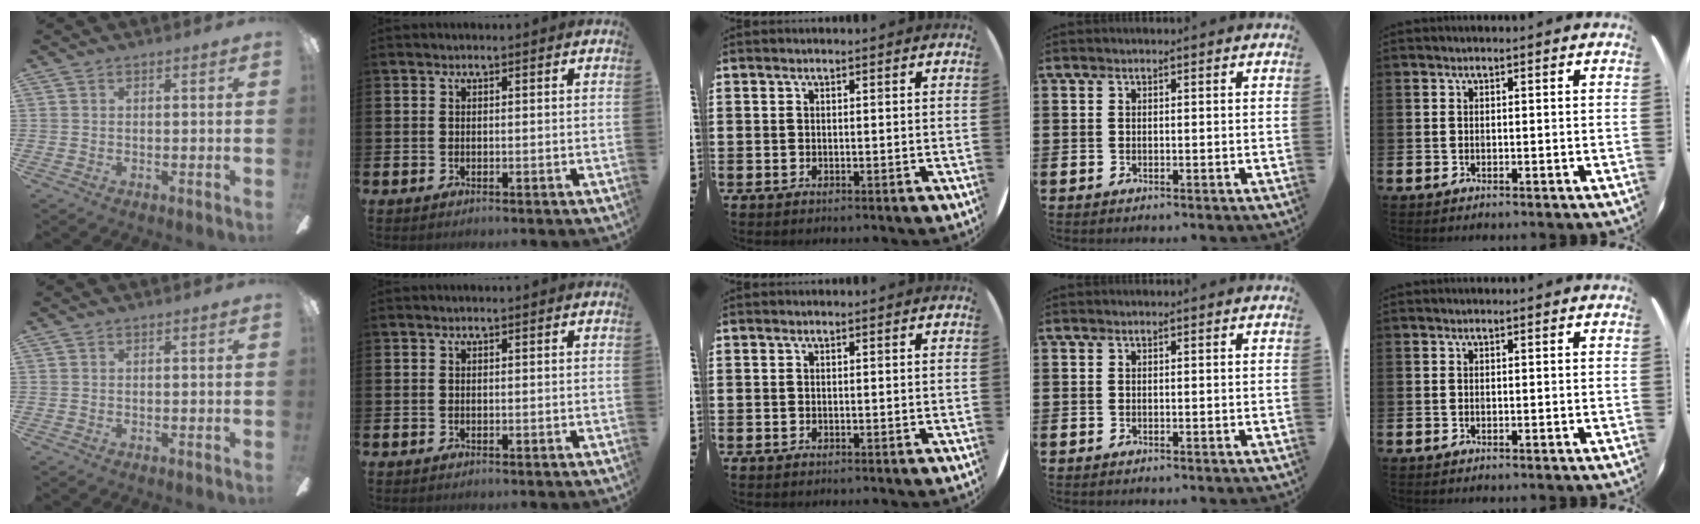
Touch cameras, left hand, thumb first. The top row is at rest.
{}